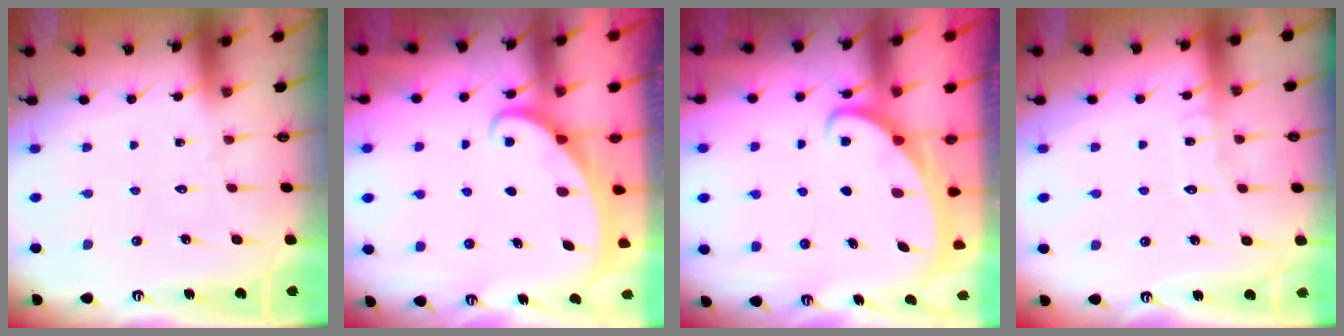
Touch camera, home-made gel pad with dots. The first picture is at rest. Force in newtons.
{"total": 2.1, "press": 2.1, "slide": 0.0}
{"total": 2.0, "press": 2.0, "slide": 0.3}
{"total": 5.7, "press": 5.7, "slide": 0.4}